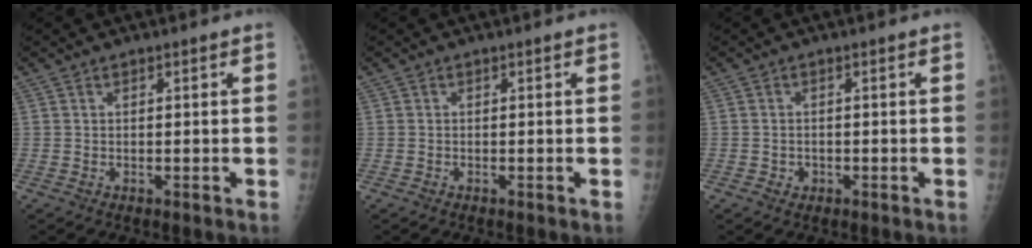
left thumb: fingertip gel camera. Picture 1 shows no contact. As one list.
[{"total": 0.0}, {"total": 1.2, "force": [-0.4, 1.1, 0.4], "torque": [-0.002, 0.003, -0.003]}]